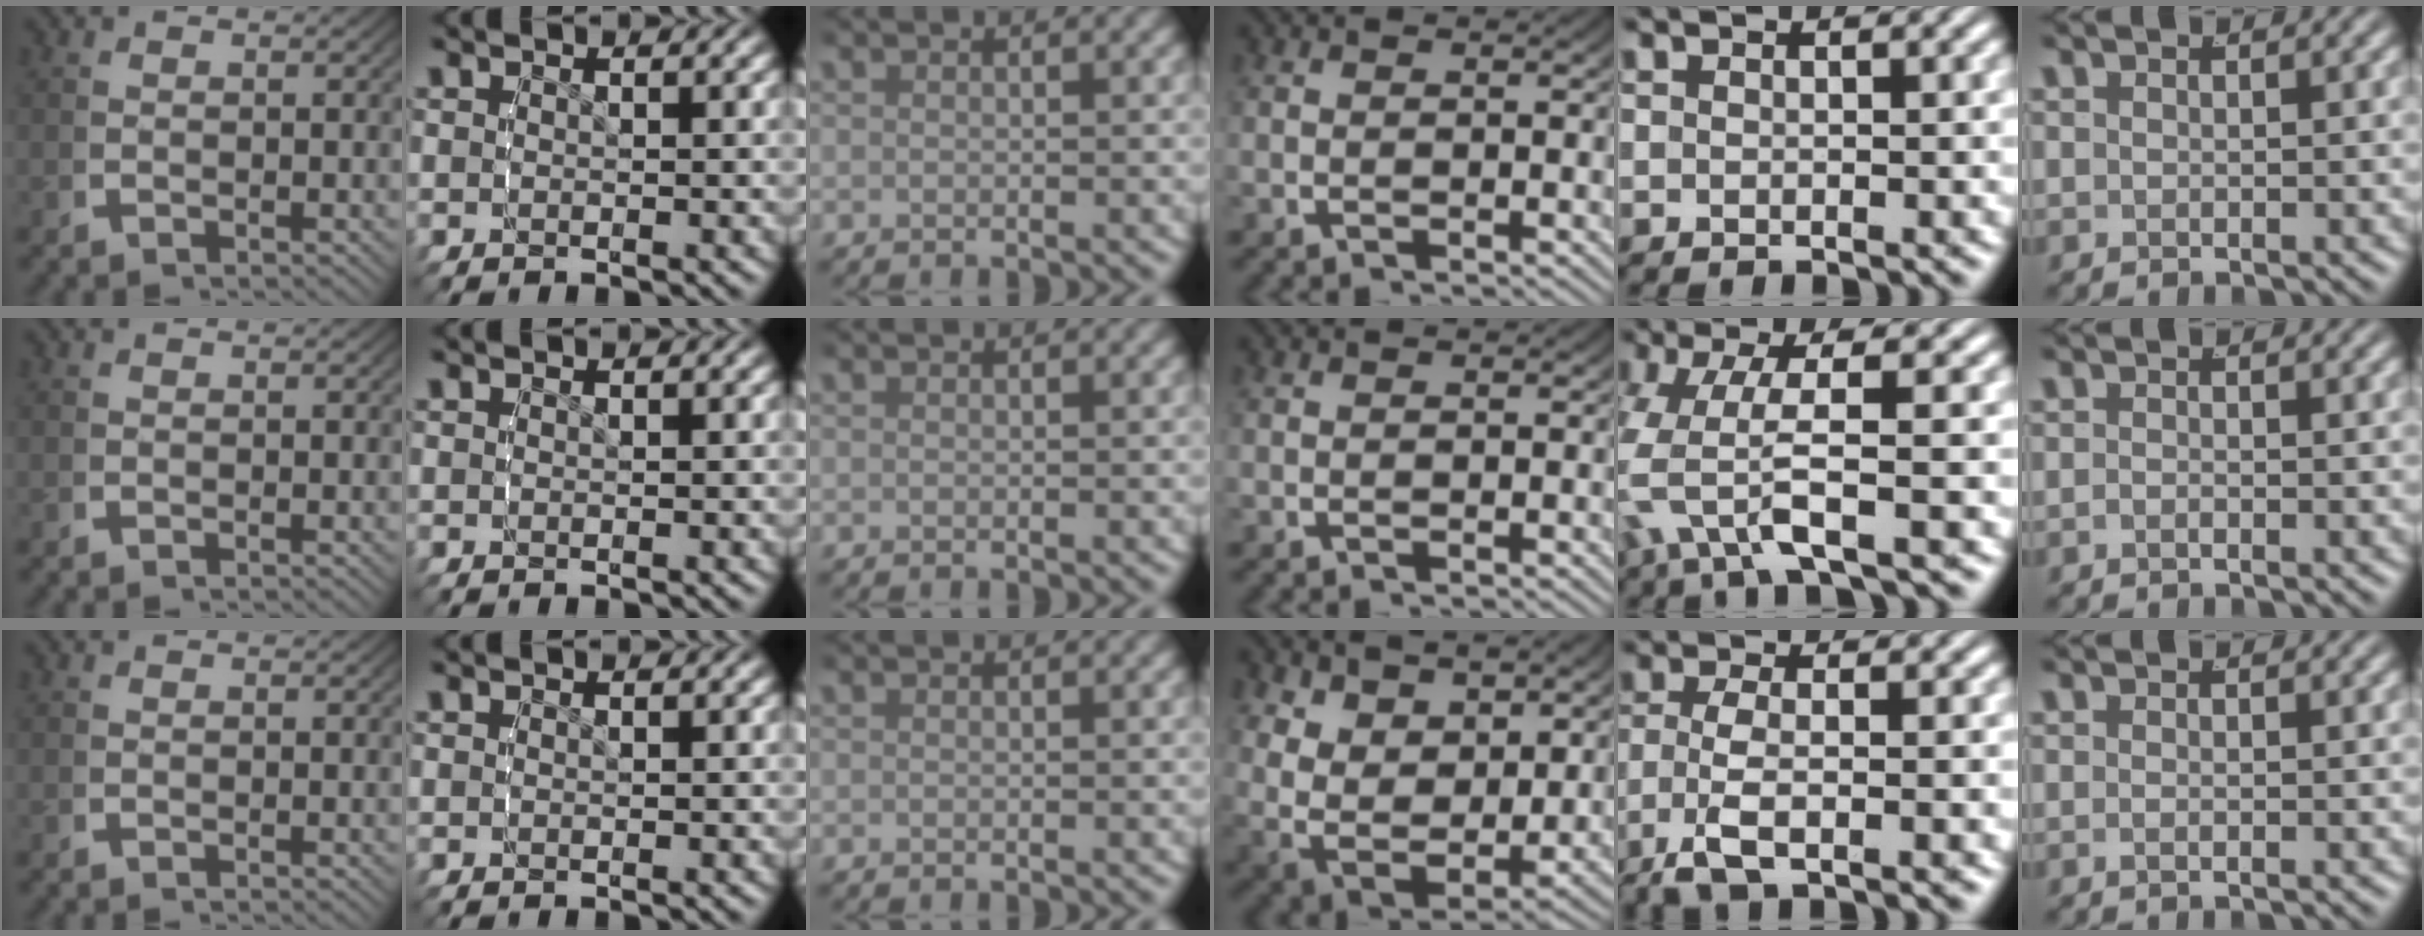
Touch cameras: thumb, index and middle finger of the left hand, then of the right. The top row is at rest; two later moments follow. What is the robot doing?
{"motion": "lift_and_place", "object": "sponge"}